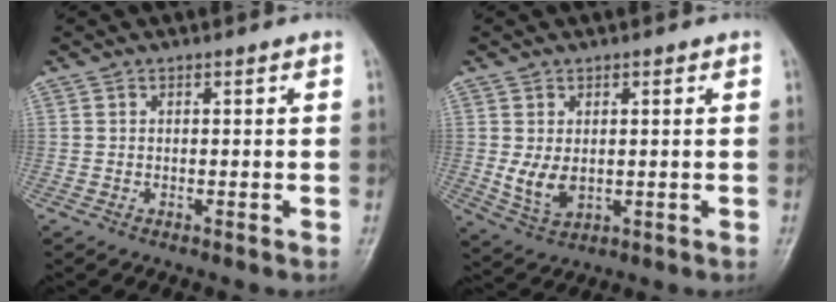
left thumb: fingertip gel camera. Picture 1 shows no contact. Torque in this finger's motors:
{"motor_torque": [0.62, 0.64, 0.33, -0.22, 0.07]}